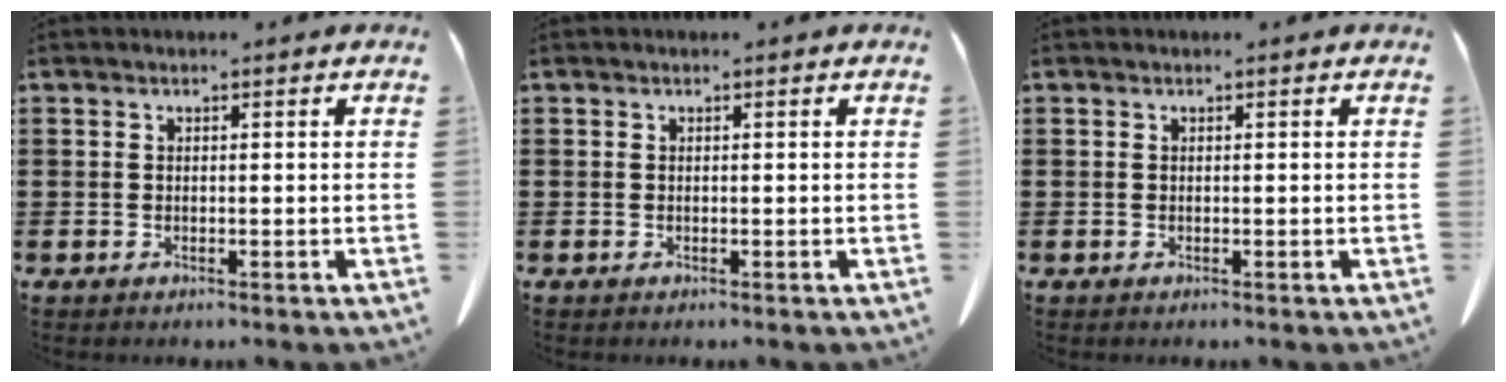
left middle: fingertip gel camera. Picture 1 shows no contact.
{"total": 0.0}
{"total": 0.0}